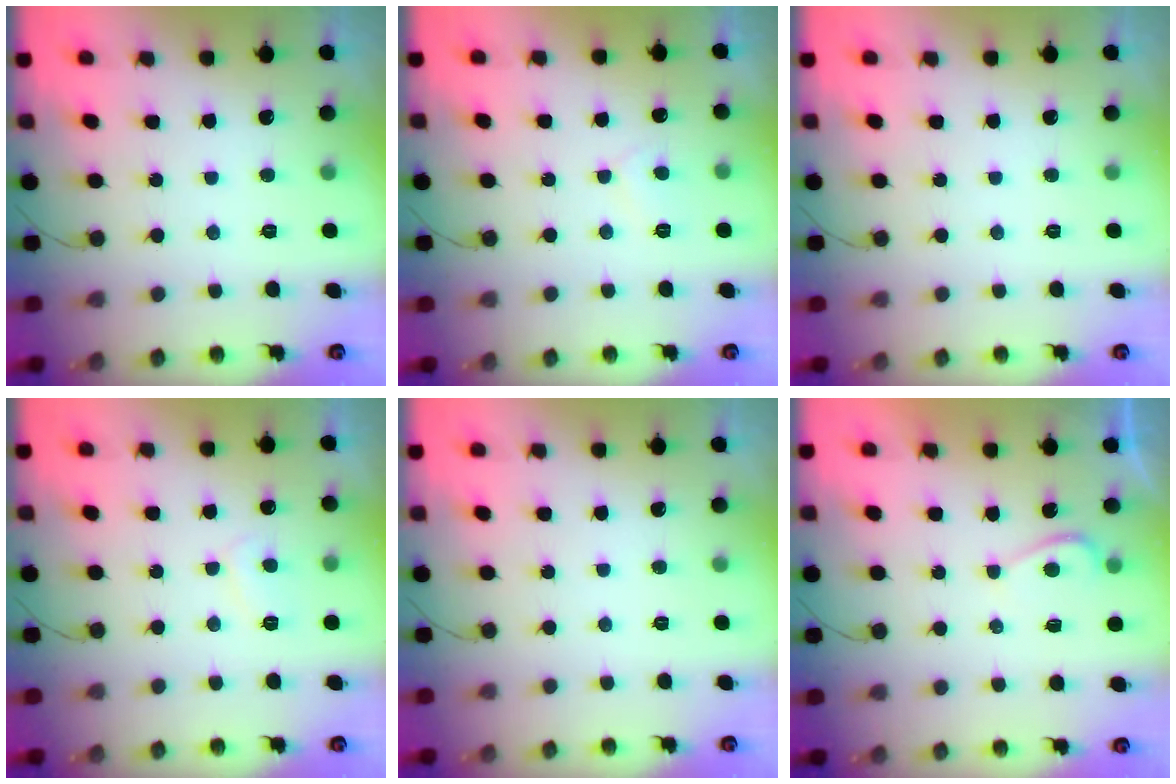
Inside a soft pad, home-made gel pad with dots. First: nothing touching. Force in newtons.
{"total": 4.9, "press": 4.9, "slide": 0.6}
{"total": 0.0}
{"total": 4.4, "press": 4.3, "slide": 0.4}
{"total": 0.0}
{"total": 2.4, "press": 2.4, "slide": 0.3}